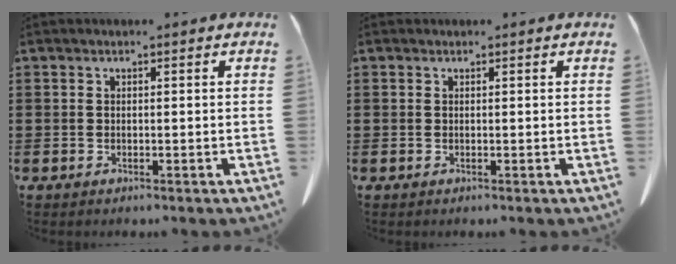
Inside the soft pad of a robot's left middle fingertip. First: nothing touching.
{"total": 0.0}